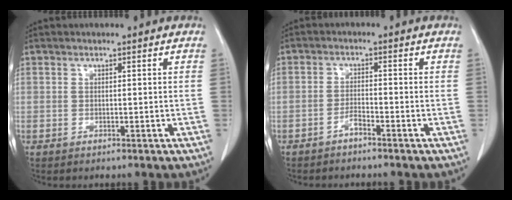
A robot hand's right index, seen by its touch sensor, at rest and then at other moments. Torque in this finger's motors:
{"motor_torque": [-0.03, 0.08, 0.05, 0.00]}